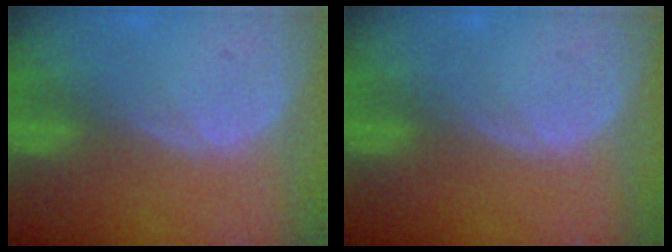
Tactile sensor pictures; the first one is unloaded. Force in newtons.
{"total": 0.0}